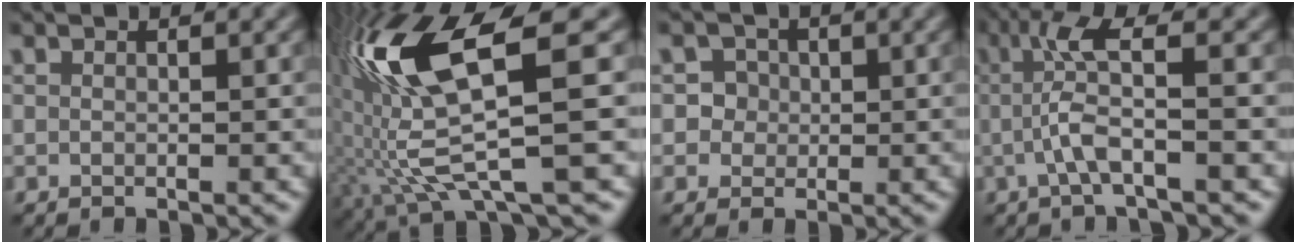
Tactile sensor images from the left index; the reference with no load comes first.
{"total": 12.2, "force": [1.4, 2.7, 11.8], "torque": [-0.241, 0.005, 0.032]}
{"total": 2.7, "force": [0.5, 2.6, 0.7], "torque": [0.004, 0.006, 0.004]}
{"total": 4.0, "force": [-0.5, 0.5, 3.9], "torque": [-0.089, 0.006, -0.010]}